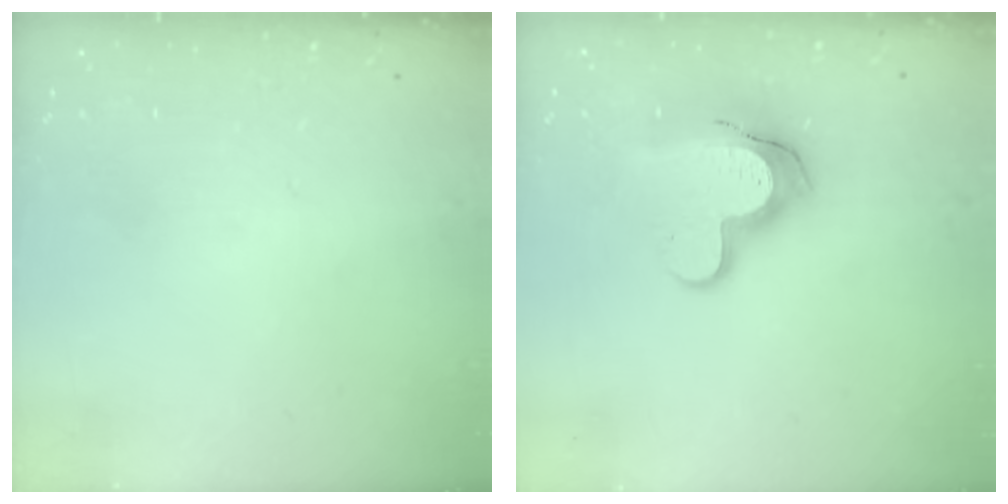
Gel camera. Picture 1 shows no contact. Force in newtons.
{"total": 13.3, "press": 13.3, "slide": 1.1}